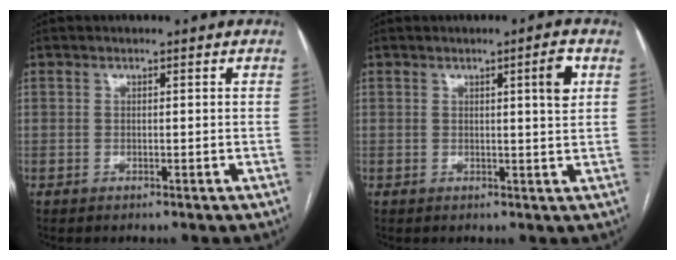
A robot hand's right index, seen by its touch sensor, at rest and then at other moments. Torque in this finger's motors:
{"motor_torque": [0.04, 0.00, 0.08, 0.05]}